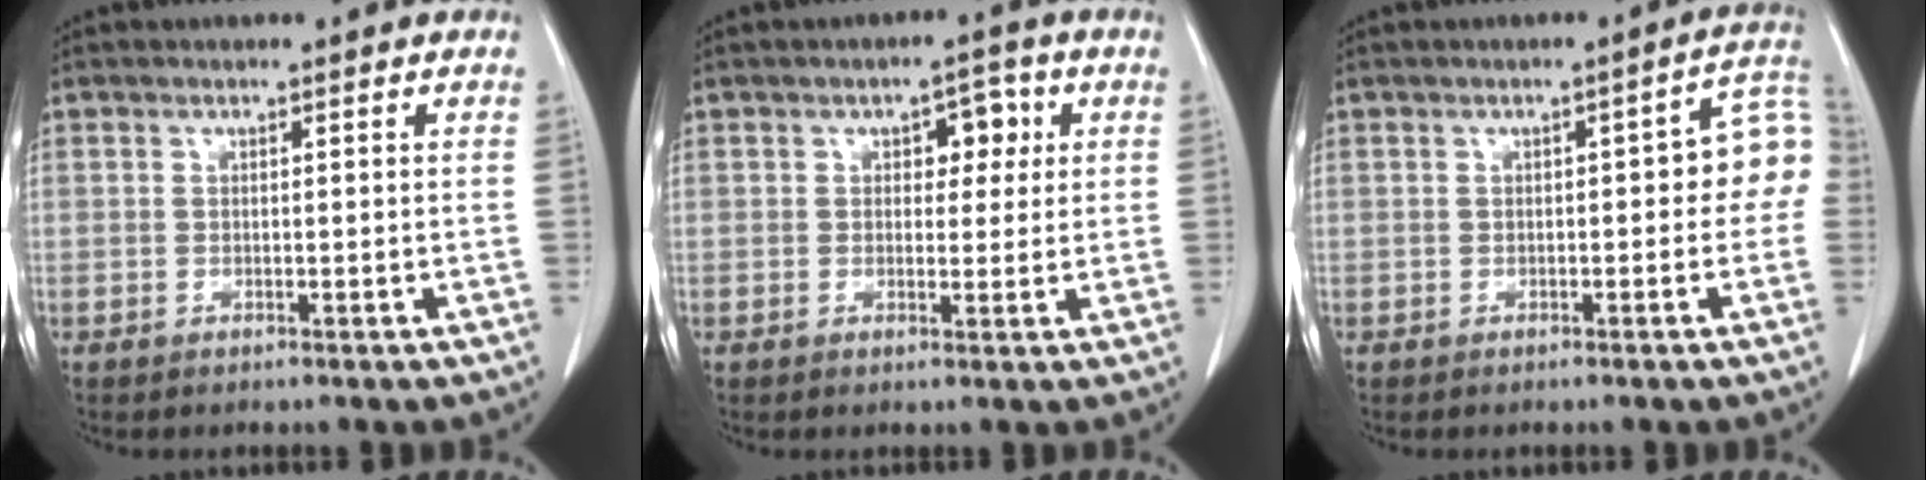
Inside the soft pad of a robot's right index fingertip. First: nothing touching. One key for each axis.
{"total": 4.2, "fx": 1.3, "fy": 2.3, "fz": 3.2, "tx": -0.038, "ty": 0.013, "tz": 0.018}
{"total": 6.7, "fx": 0.0, "fy": 2.3, "fz": 6.3, "tx": -0.072, "ty": 0.033, "tz": 0.000}